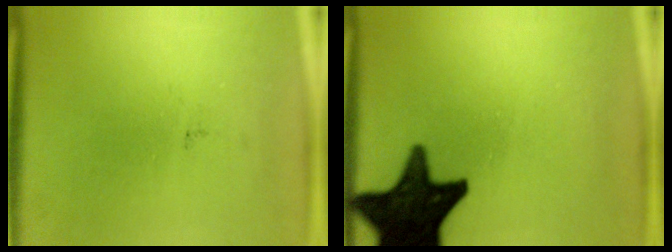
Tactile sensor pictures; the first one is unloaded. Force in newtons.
{"total": 19.0}